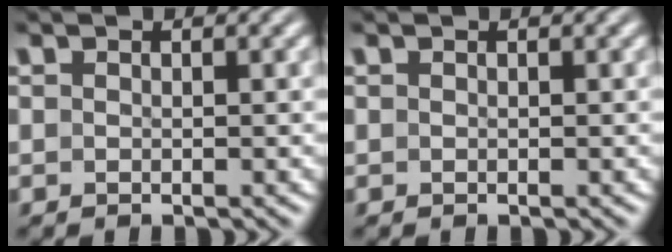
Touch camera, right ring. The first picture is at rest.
{"total": 0.0}